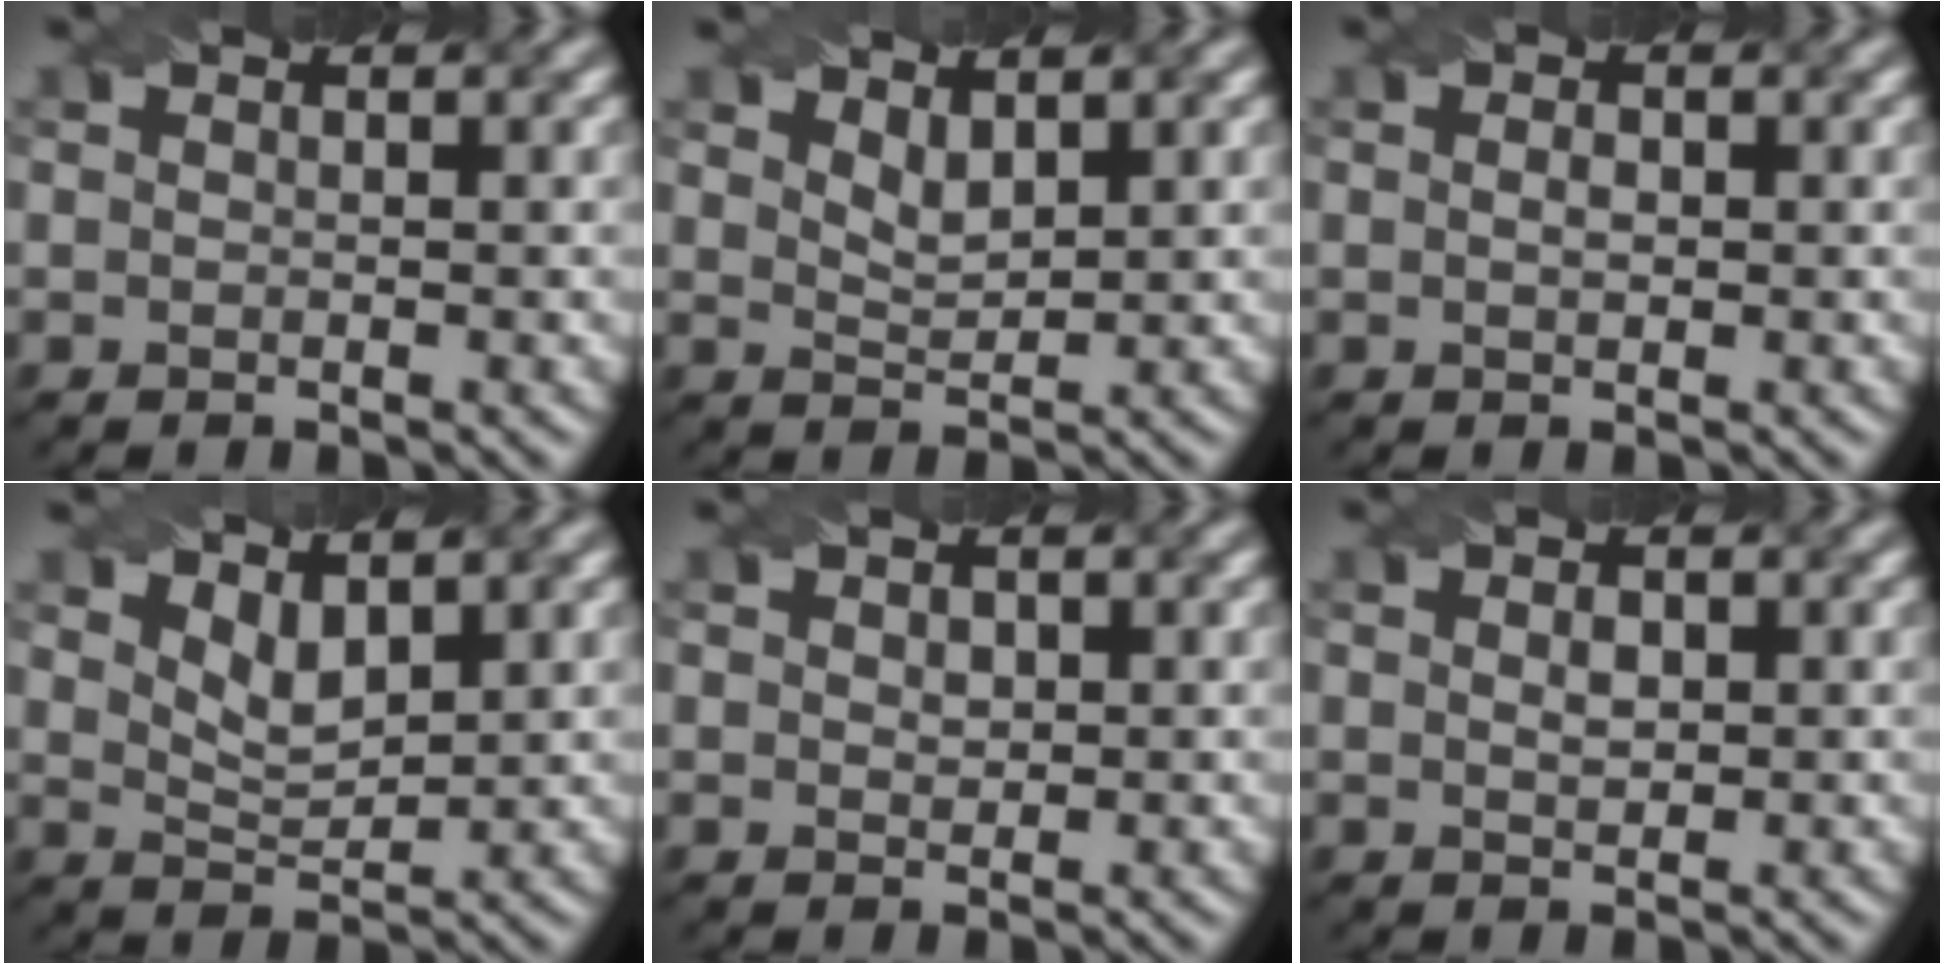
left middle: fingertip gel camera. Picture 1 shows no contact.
{"total": 2.0, "force": [1.4, 0.8, 1.2], "torque": [-0.025, -0.005, 0.030]}
{"total": 0.9, "force": [0.0, 0.5, 0.8], "torque": [-0.014, 0.001, 0.001]}
{"total": 2.8, "force": [1.7, 1.2, 1.8], "torque": [-0.039, -0.006, 0.034]}
{"total": 1.0, "force": [0.3, 0.8, 0.6], "torque": [-0.010, -0.003, 0.008]}
{"total": 1.3, "force": [0.3, 0.8, 1.0], "torque": [-0.017, 0.001, 0.007]}